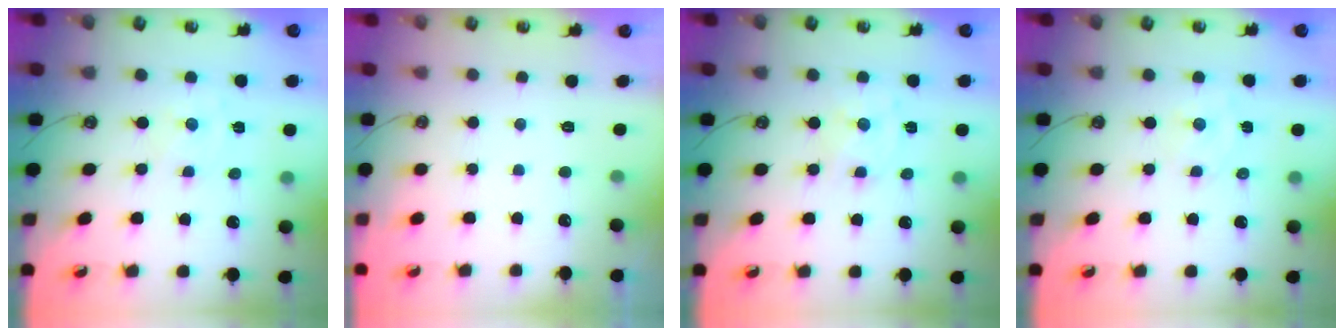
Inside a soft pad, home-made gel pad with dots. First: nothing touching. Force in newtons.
{"total": 0.0}
{"total": 1.6, "press": 1.6, "slide": 0.3}
{"total": 2.6, "press": 2.6, "slide": 0.1}